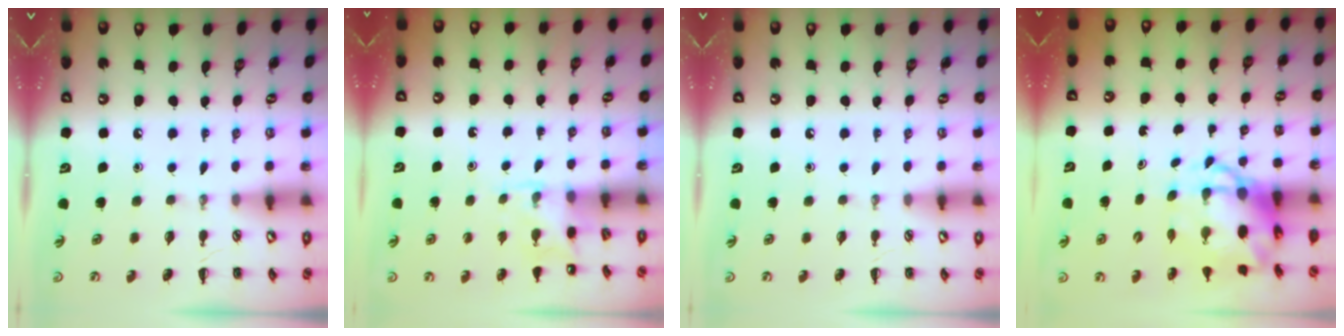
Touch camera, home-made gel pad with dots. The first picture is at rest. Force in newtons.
{"total": 4.3, "press": 4.1, "slide": 1.3}
{"total": 0.0}
{"total": 6.6, "press": 6.4, "slide": 1.8}